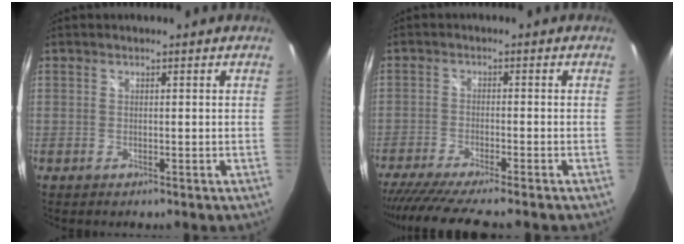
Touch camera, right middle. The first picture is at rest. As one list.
[{"total": 11.0, "force": [-9.5, -0.2, 5.6], "torque": [-0.123, -0.035, -0.156]}]